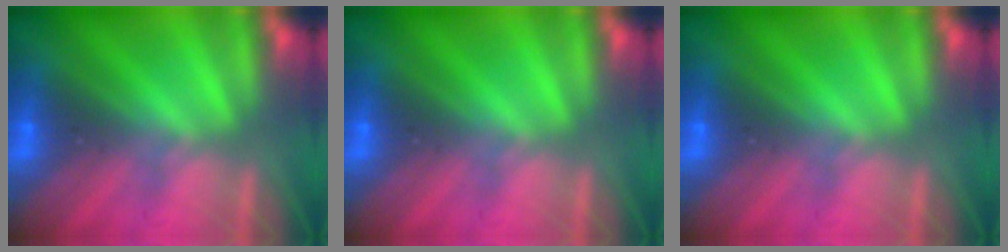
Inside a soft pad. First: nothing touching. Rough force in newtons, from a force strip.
{"total": 0.0}
{"total": 0.0}